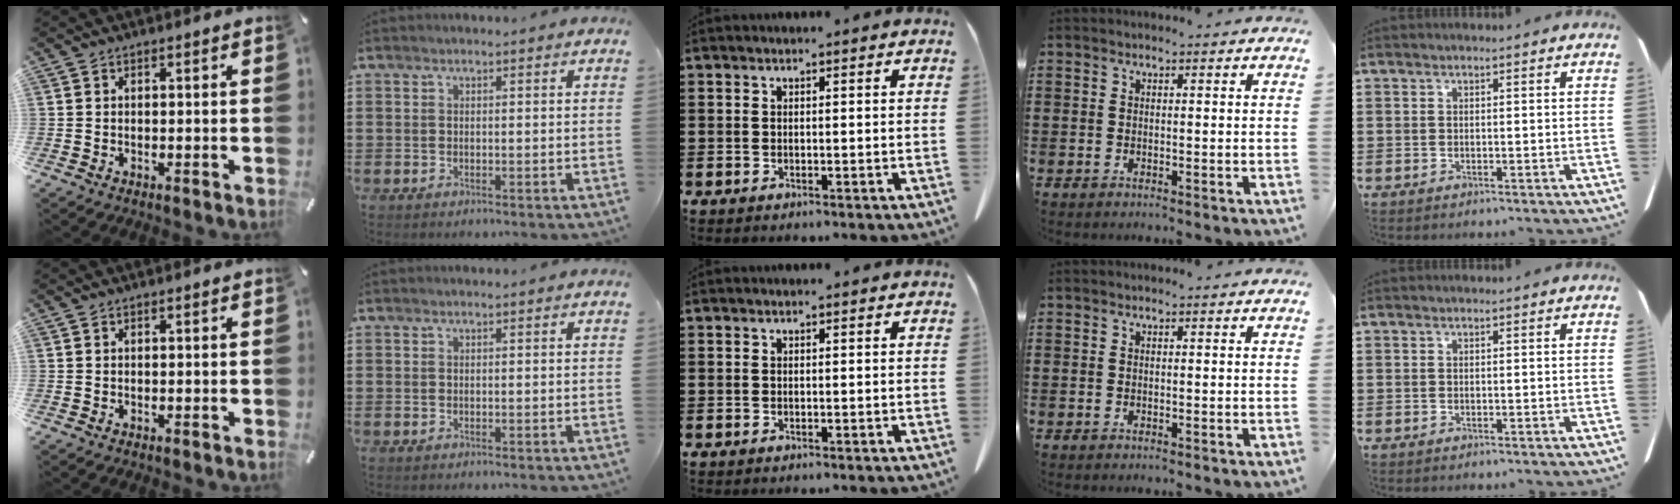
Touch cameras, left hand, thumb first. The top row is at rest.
{}